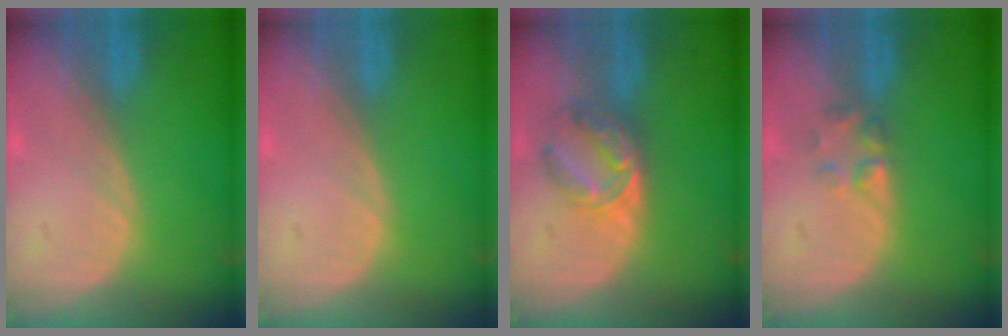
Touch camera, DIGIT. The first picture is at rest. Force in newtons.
{"total": 0.0}
{"total": 5.8, "press": 5.6, "slide": 1.7}
{"total": 2.2, "press": 2.2, "slide": 0.2}